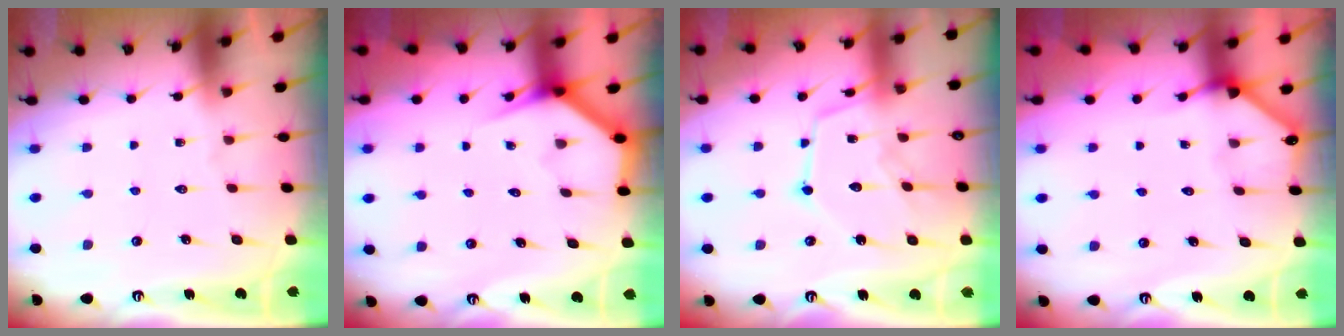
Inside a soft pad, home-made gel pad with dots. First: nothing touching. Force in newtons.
{"total": 3.6, "press": 3.6, "slide": 0.3}
{"total": 13.4, "press": 13.4, "slide": 1.2}
{"total": 2.4, "press": 2.4, "slide": 0.2}